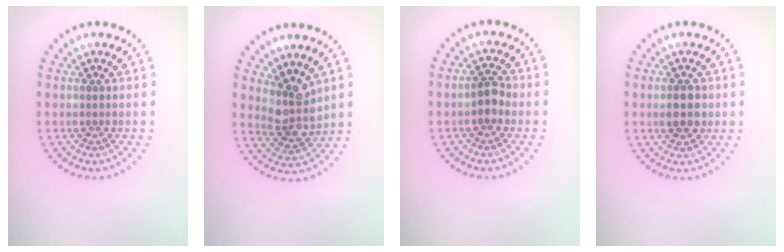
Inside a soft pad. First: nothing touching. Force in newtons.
{"total": 3.6, "press": 3.0, "slide": 2.1}
{"total": 1.8, "press": 1.7, "slide": 0.4}
{"total": 3.0, "press": 3.0, "slide": 0.1}